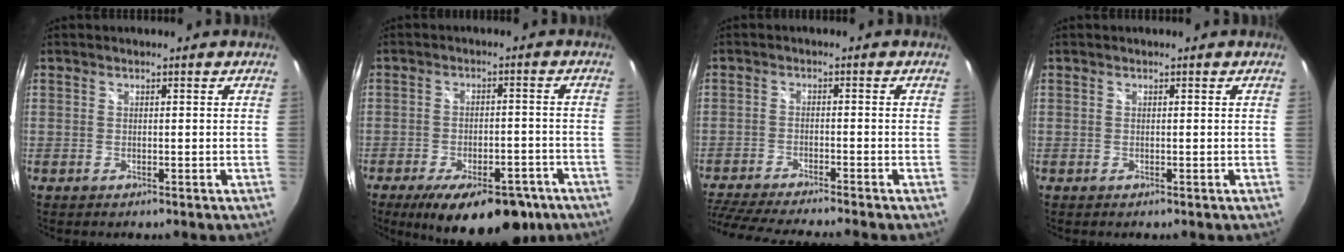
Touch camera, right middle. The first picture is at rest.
{"total": 15.9, "force": [-10.8, 6.3, 9.8], "torque": [-0.167, -0.020, -0.146]}
{"total": 12.2, "force": [-10.9, -0.1, 5.5], "torque": [-0.132, -0.029, -0.184]}
{"total": 0.0}